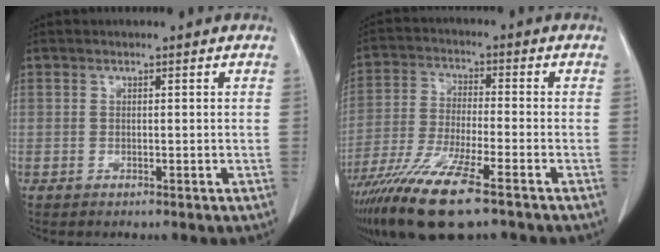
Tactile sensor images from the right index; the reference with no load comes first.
{"total": 13.7, "force": [-9.0, 1.5, 10.2], "torque": [-0.207, -0.037, -0.163]}